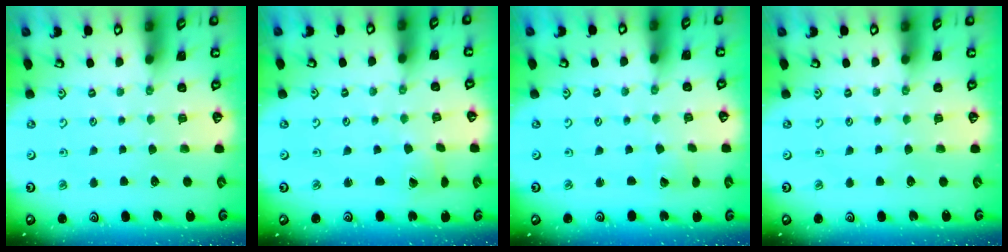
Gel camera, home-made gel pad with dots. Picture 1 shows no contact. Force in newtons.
{"total": 2.6, "press": 2.6, "slide": 0.1}
{"total": 1.4, "press": 1.4, "slide": 0.2}
{"total": 0.0}